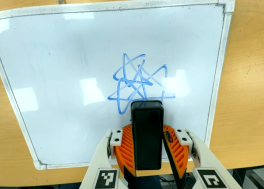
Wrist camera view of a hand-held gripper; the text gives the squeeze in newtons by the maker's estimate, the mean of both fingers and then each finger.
{"total": 4.9, "left": 4.7, "right": 5.1}